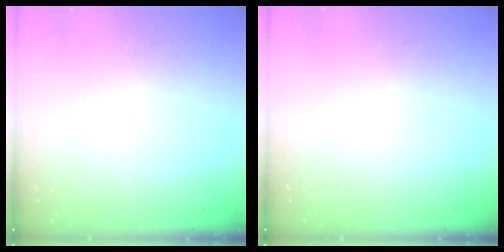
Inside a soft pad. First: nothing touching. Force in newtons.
{"total": 0.0}